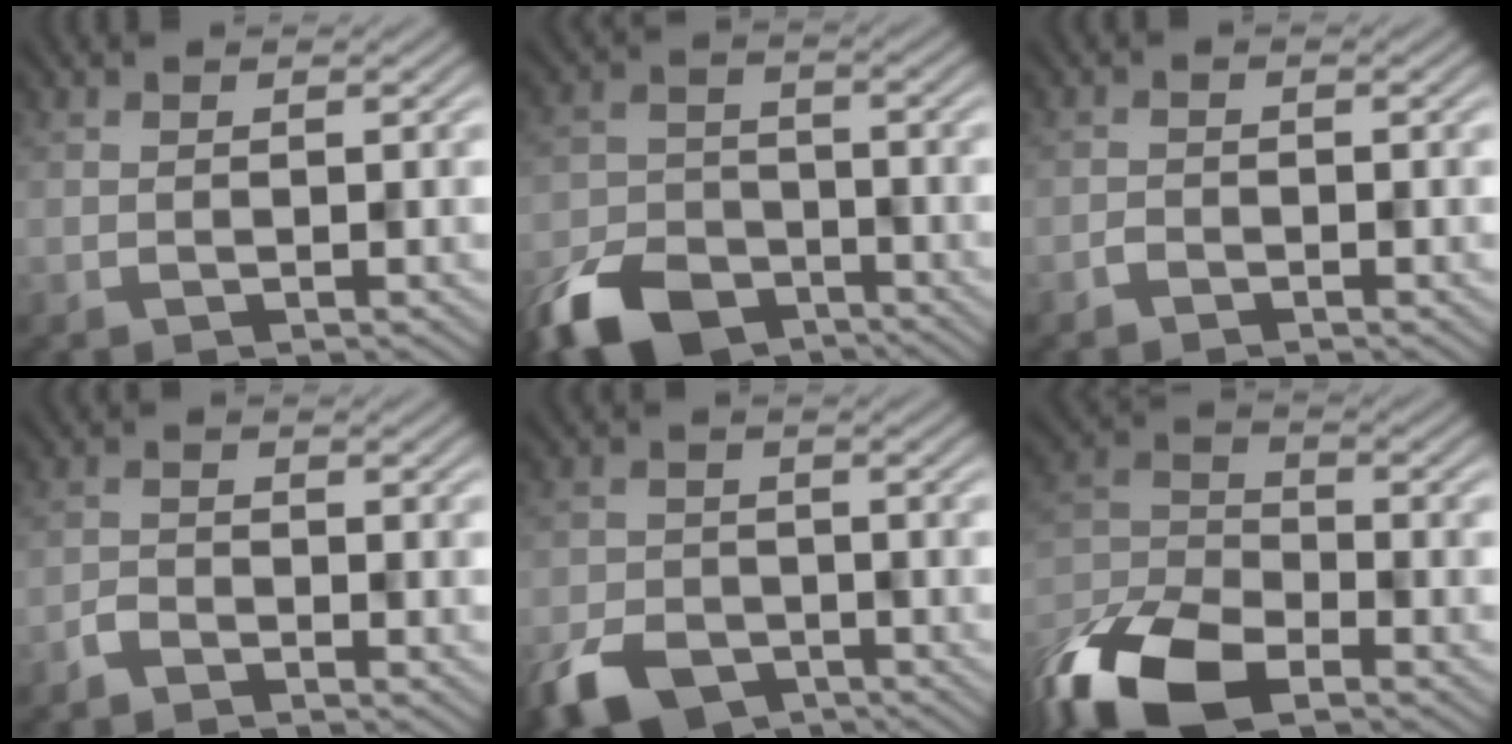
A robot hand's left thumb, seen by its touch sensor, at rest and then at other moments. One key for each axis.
{"total": 9.2, "fx": -8.0, "fy": 3.9, "fz": 2.5, "tx": -0.056, "ty": -0.016, "tz": -0.129}
{"total": 2.1, "fx": -1.8, "fy": -0.3, "fz": -1.0, "tx": 0.008, "ty": -0.001, "tz": -0.014}
{"total": 2.9, "fx": -2.6, "fy": -0.1, "fz": -1.1, "tx": 0.010, "ty": -0.003, "tz": -0.032}
{"total": 6.5, "fx": -5.4, "fy": 3.2, "fz": 1.5, "tx": -0.045, "ty": -0.016, "tz": -0.075}
{"total": 12.2, "fx": -9.9, "fy": 4.5, "fz": 5.7, "tx": -0.138, "ty": -0.022, "tz": -0.175}